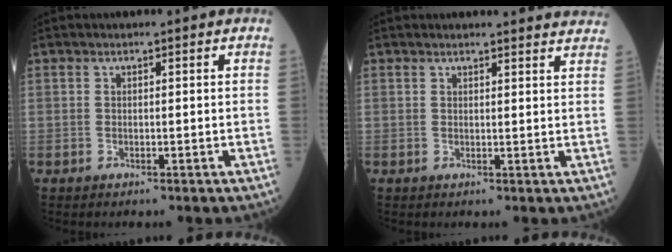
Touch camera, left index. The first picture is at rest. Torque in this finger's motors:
{"motor_torque": [0.02, -0.07, -0.30, -0.02]}